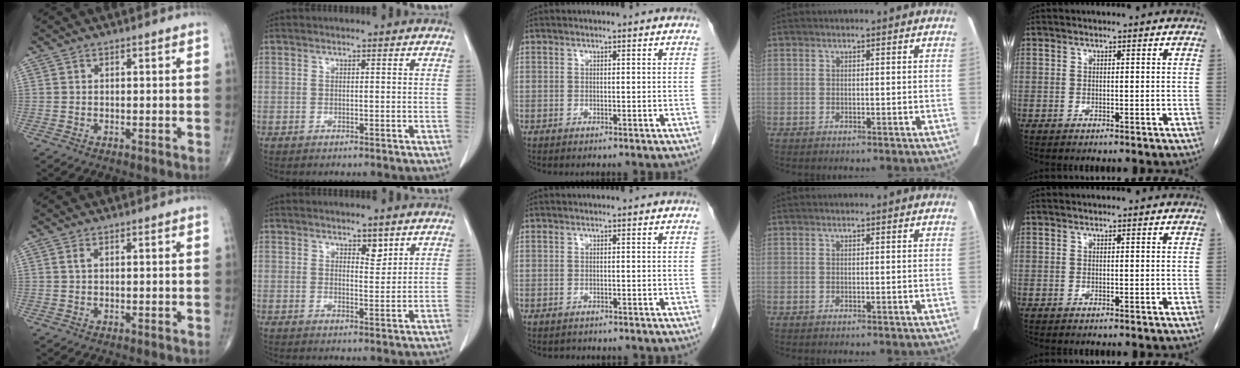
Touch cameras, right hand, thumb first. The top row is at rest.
{"thumb": {"total": 0.9, "force": [0.3, 0.4, 0.7], "torque": [-0.018, 0.007, 0.007]}, "index": {"total": 2.5, "force": [1.7, 1.0, 1.5], "torque": [-0.019, -0.006, 0.029]}, "middle": {"total": 1.0, "force": [-0.9, 0.5, 0.0], "torque": [-0.012, -0.002, -0.013]}}